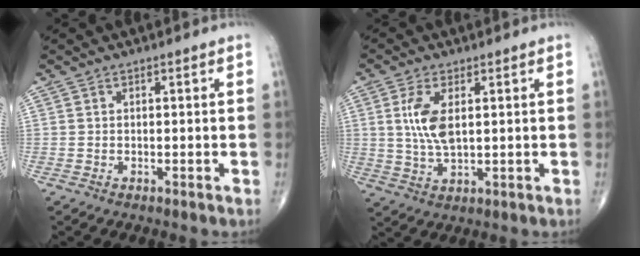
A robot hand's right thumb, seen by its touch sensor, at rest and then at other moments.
{"total": 7.2, "force": [1.6, 3.2, 6.2], "torque": [-0.134, -0.007, 0.036]}